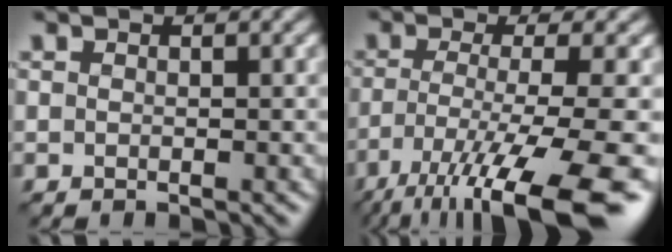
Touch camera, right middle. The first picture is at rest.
{"total": 12.7, "force": [-7.8, 2.6, 9.7], "torque": [-0.172, -0.015, -0.128]}